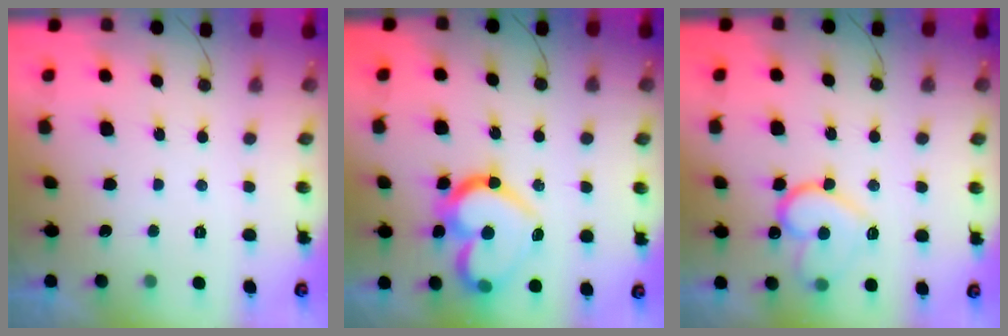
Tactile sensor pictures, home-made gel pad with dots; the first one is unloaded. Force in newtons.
{"total": 20.0, "press": 19.9, "slide": 1.4}
{"total": 14.7, "press": 14.6, "slide": 1.4}